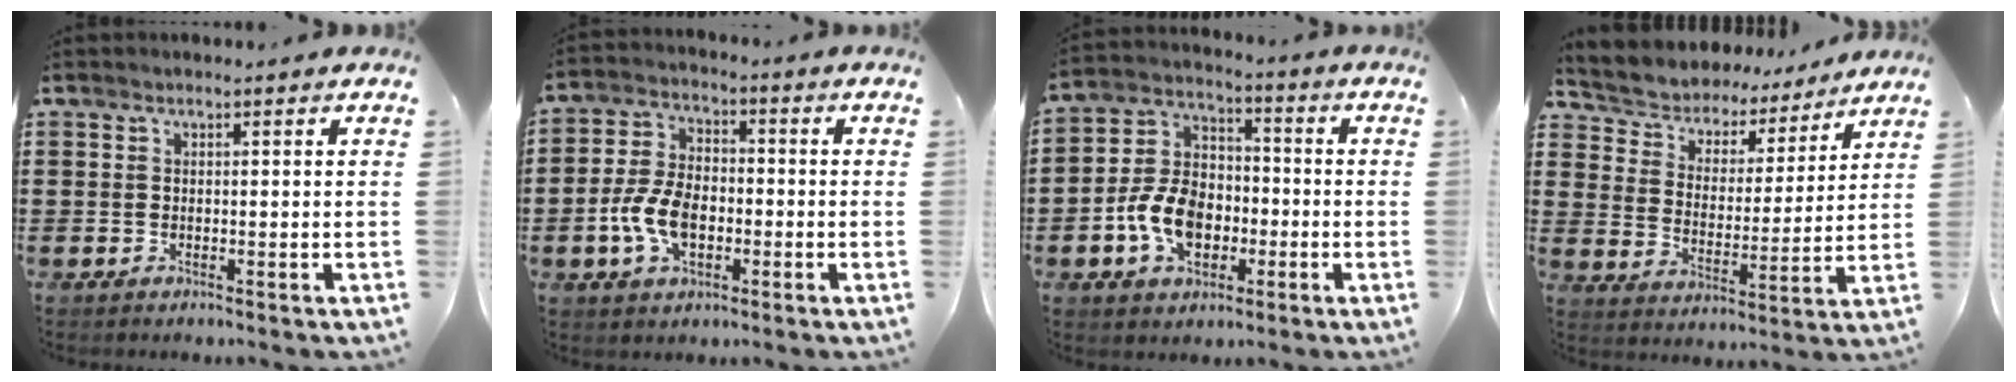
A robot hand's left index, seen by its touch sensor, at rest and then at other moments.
{"total": 8.0, "force": [-2.3, 4.8, 6.0], "torque": [-0.144, 0.003, -0.051]}
{"total": 9.5, "force": [-3.0, 6.6, 6.2], "torque": [-0.158, 0.013, -0.061]}
{"total": 4.5, "force": [4.4, 1.0, -0.4], "torque": [-0.023, -0.037, 0.070]}